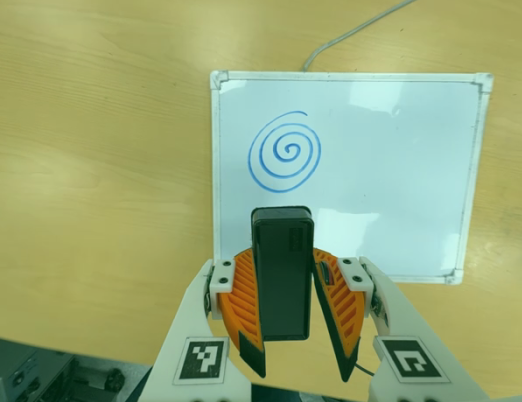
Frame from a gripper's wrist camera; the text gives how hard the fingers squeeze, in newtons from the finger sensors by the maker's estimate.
{"total": 5.7, "left": 5.3, "right": 6.1}